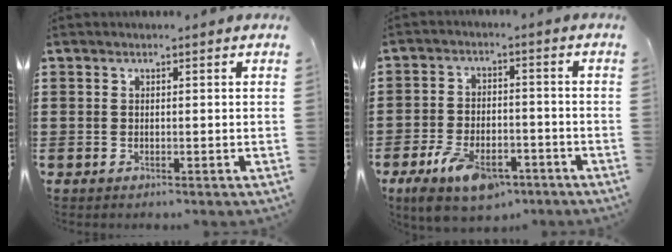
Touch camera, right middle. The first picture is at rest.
{"total": 7.7, "force": [-5.3, 3.1, 4.6], "torque": [-0.092, 0.005, -0.097]}